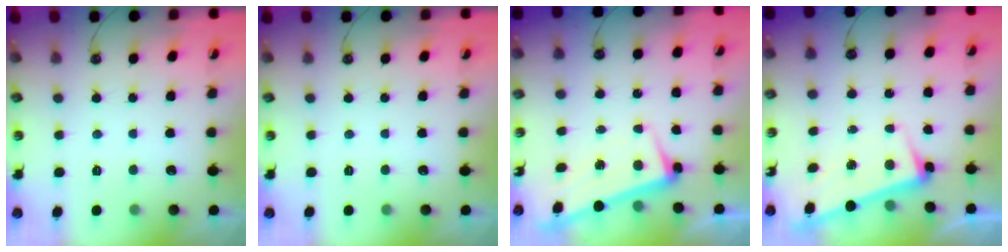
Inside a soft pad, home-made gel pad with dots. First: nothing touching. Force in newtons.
{"total": 0.0}
{"total": 2.2, "press": 2.0, "slide": 0.9}
{"total": 3.3, "press": 3.1, "slide": 1.3}